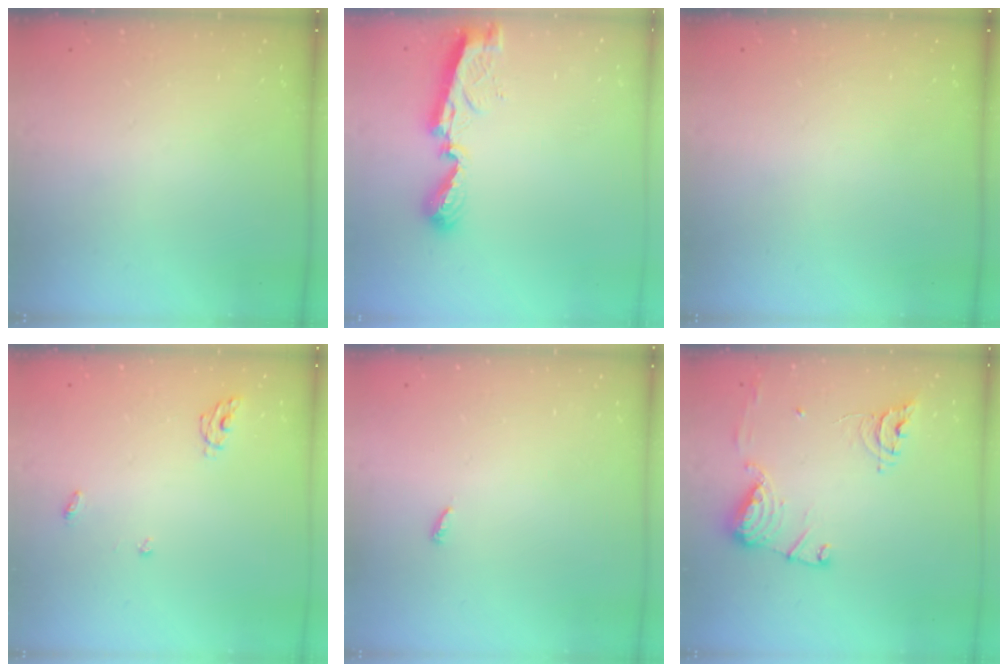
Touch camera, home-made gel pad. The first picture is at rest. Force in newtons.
{"total": 9.2, "press": 9.2, "slide": 0.6}
{"total": 0.0}
{"total": 4.9, "press": 4.9, "slide": 0.4}
{"total": 2.5, "press": 2.5, "slide": 0.2}
{"total": 15.3, "press": 15.2, "slide": 1.4}